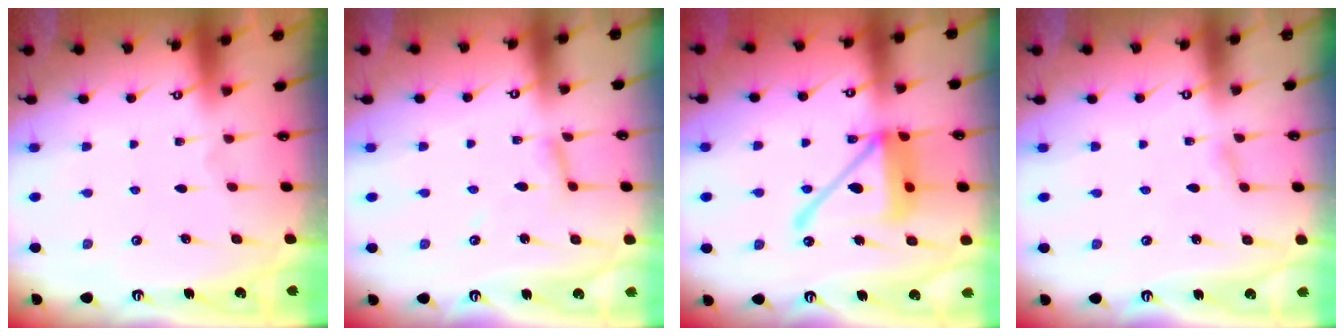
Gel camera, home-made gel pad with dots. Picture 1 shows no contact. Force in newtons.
{"total": 4.5, "press": 4.5, "slide": 0.4}
{"total": 16.4, "press": 16.3, "slide": 2.1}
{"total": 1.3, "press": 1.3, "slide": 0.1}